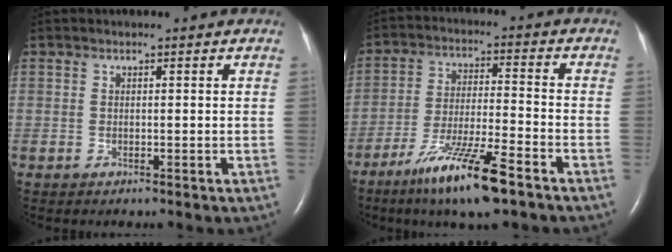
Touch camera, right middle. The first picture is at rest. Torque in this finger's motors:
{"motor_torque": [1.27, -0.87, 0.27, 0.12]}